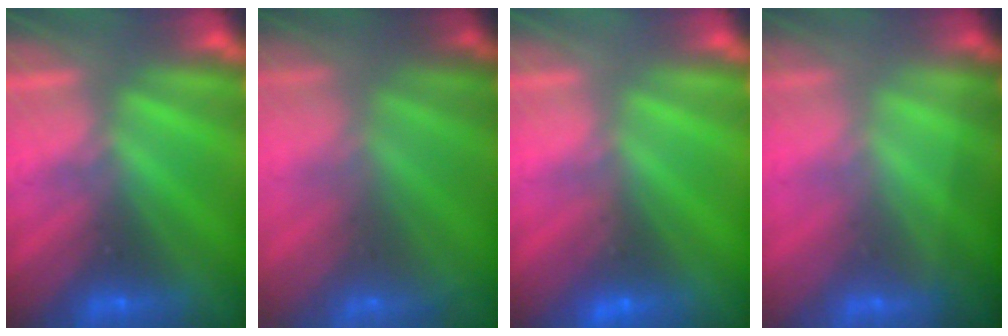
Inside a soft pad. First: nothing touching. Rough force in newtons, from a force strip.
{"total": 5.8}
{"total": 3.2}
{"total": 1.5}